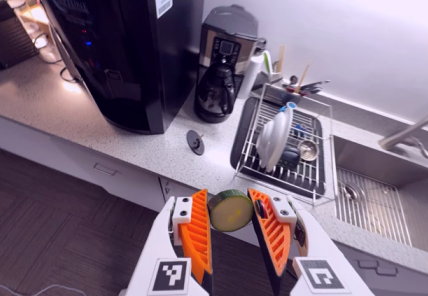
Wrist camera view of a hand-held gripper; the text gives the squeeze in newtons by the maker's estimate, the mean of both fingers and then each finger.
{"total": 8.9, "left": 9.2, "right": 8.5}